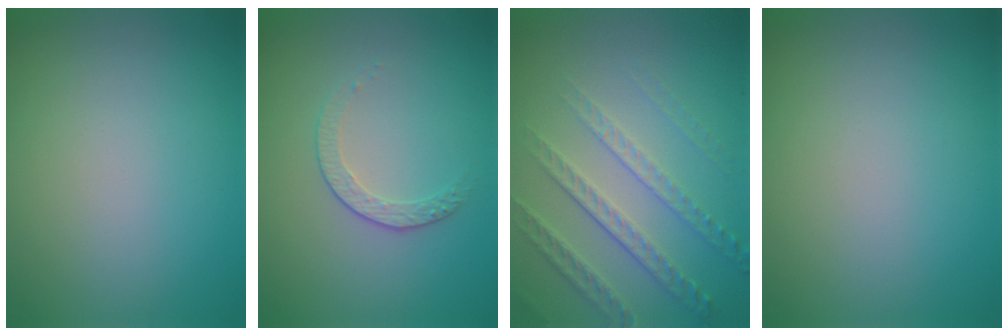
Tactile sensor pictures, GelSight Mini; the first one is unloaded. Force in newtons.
{"total": 1.6, "press": 1.0, "slide": 1.3}
{"total": 4.8, "press": 3.4, "slide": 3.5}
{"total": 0.0}